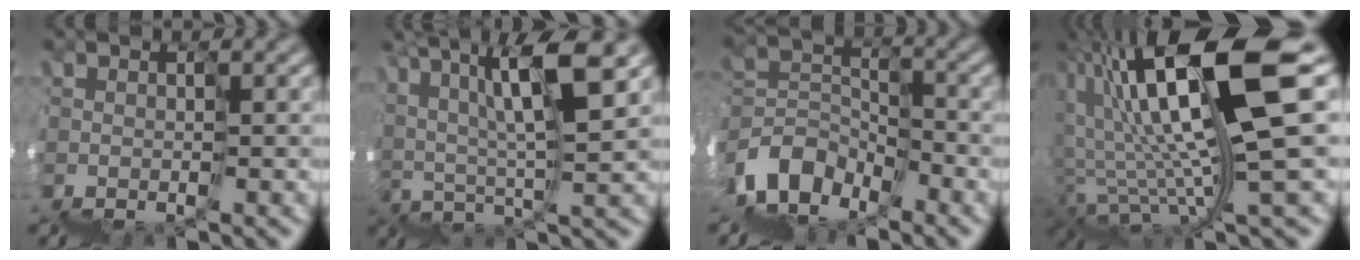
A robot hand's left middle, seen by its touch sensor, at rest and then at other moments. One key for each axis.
{"total": 7.9, "fx": 6.0, "fy": 1.0, "fz": 5.1, "tx": -0.085, "ty": 0.046, "tz": 0.100}
{"total": 2.9, "fx": -2.1, "fy": 1.7, "fz": -1.1, "tx": 0.026, "ty": 0.029, "tz": -0.057}
{"total": 12.1, "fx": 5.8, "fy": 1.6, "fz": 10.5, "tx": -0.167, "ty": 0.033, "tz": 0.108}